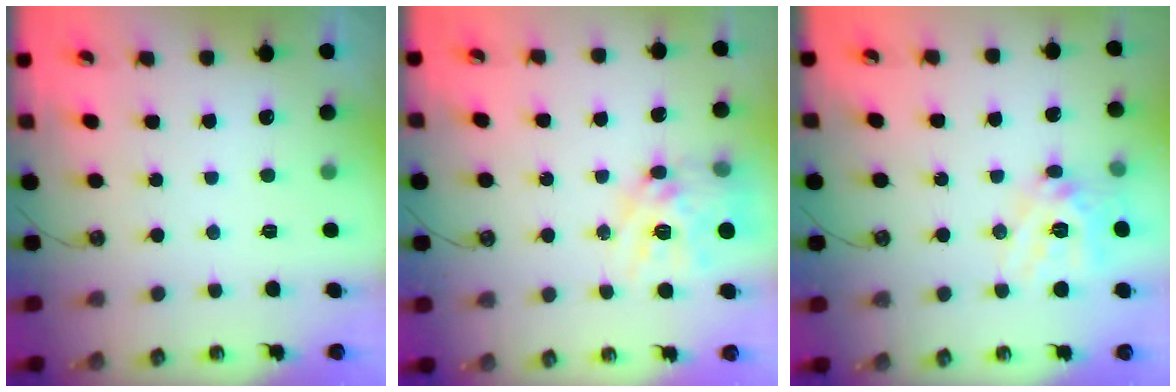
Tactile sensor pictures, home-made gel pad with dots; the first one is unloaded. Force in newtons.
{"total": 14.4, "press": 14.3, "slide": 1.2}
{"total": 14.3, "press": 14.2, "slide": 1.9}